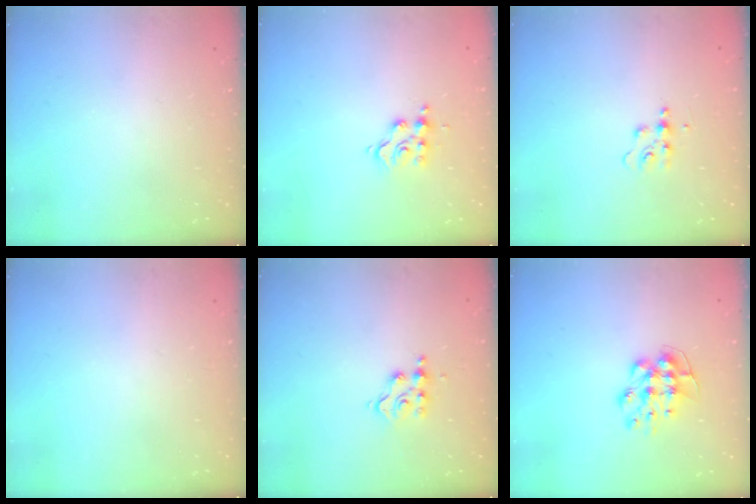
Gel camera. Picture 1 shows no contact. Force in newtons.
{"total": 9.1, "press": 9.0, "slide": 0.9}
{"total": 6.7, "press": 6.7, "slide": 0.6}
{"total": 0.0}
{"total": 5.0, "press": 4.9, "slide": 0.3}
{"total": 8.7, "press": 8.7, "slide": 0.2}